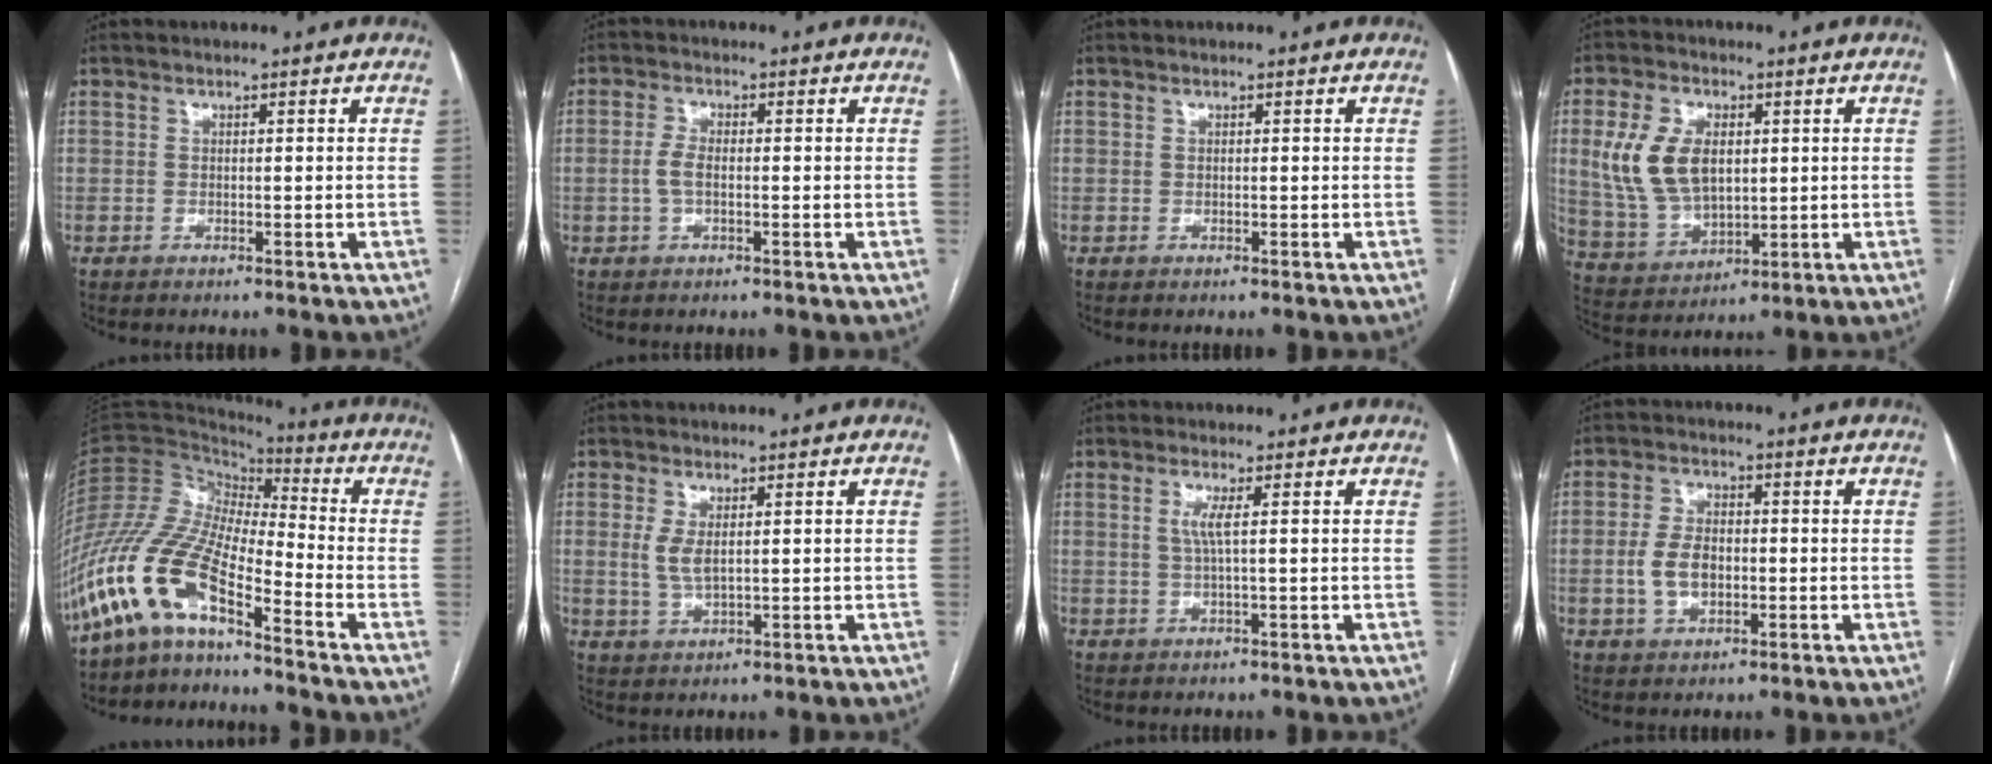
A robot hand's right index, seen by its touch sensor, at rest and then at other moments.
{"total": 3.1, "force": [-0.4, 1.3, 2.7], "torque": [-0.064, 0.005, -0.008]}
{"total": 0.0}
{"total": 11.5, "force": [2.3, 7.0, 8.9], "torque": [-0.201, 0.014, 0.056]}
{"total": 12.7, "force": [-9.0, 3.0, 8.3], "torque": [-0.191, 0.019, -0.179]}
{"total": 3.5, "force": [0.8, 1.3, 3.1], "torque": [-0.072, -0.003, 0.023]}
{"total": 2.5, "force": [0.6, -0.2, 2.4], "torque": [-0.057, 0.001, 0.011]}
{"total": 6.0, "force": [-0.8, 3.6, 4.7], "torque": [-0.102, 0.009, -0.012]}